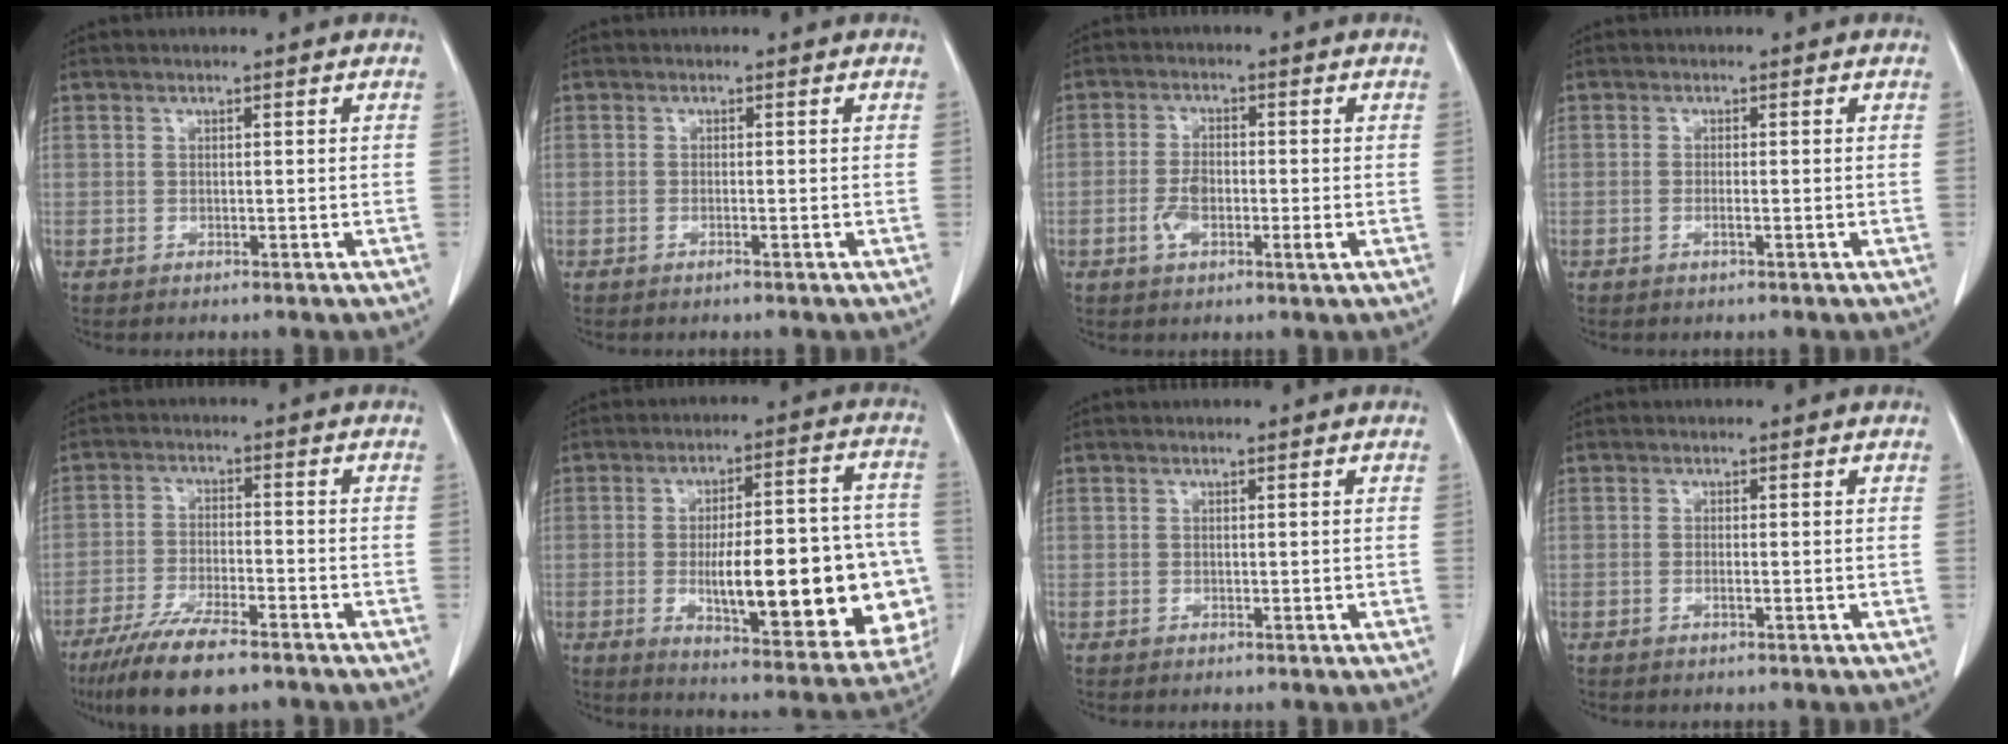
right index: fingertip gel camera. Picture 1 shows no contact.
{"total": 0.5, "force": [-0.3, -0.1, 0.4], "torque": [-0.008, 0.001, -0.005]}
{"total": 4.5, "force": [-1.0, 1.7, 4.1], "torque": [-0.082, 0.004, -0.018]}
{"total": 1.0, "force": [-0.4, 0.1, 0.9], "torque": [-0.020, -0.001, -0.006]}
{"total": 11.1, "force": [-8.3, 2.1, 7.0], "torque": [-0.123, -0.025, -0.139]}
{"total": 24.6, "force": [-4.2, 6.5, 23.3], "torque": [-0.255, 0.020, -0.035]}
{"total": 0.0}
{"total": 0.8, "force": [-0.3, 0.0, 0.7], "torque": [-0.016, -0.001, -0.003]}